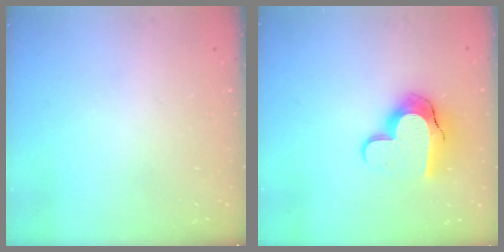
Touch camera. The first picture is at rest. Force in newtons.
{"total": 12.9, "press": 12.9, "slide": 0.9}